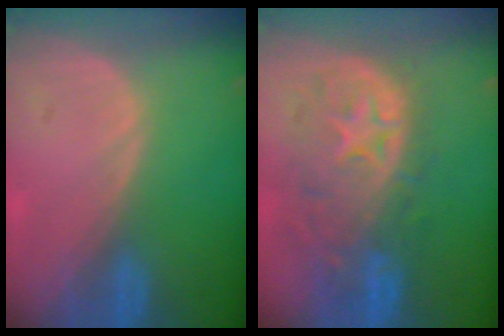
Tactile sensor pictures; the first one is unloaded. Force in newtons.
{"total": 11.0, "press": 9.7, "slide": 5.1}